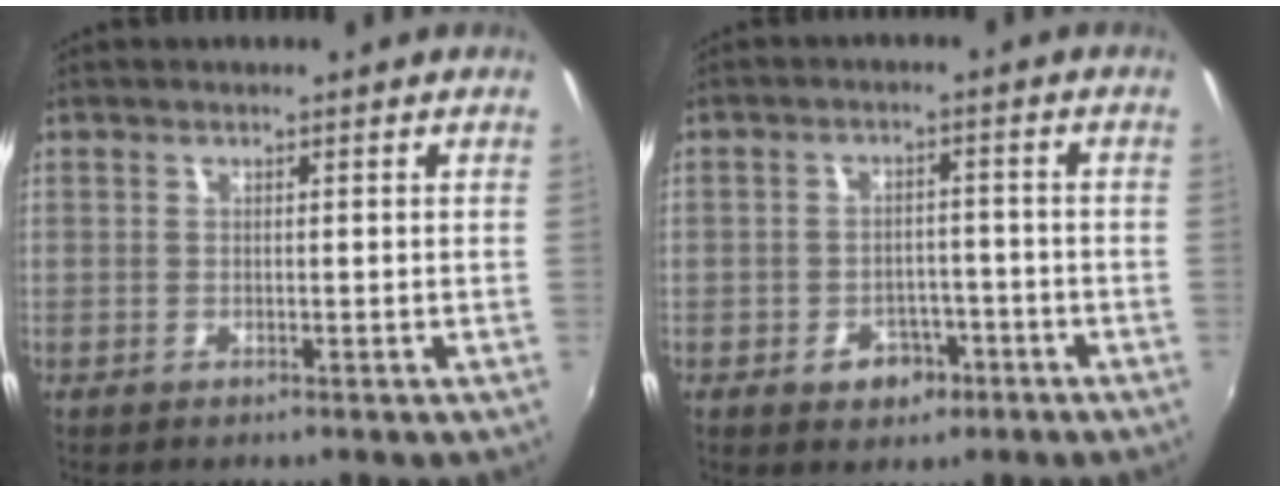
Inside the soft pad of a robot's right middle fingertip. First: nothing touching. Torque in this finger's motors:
{"motor_torque": [0.56, -0.49, 0.05, 0.00]}